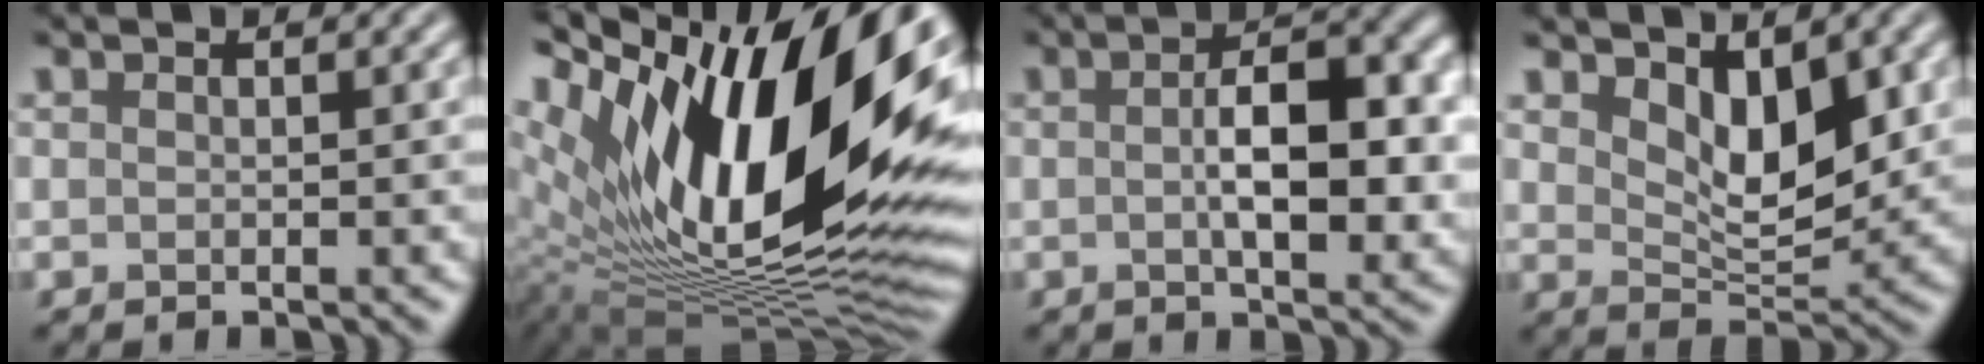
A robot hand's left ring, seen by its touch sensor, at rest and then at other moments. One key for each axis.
{"total": 19.6, "fx": 6.1, "fy": 9.0, "fz": 16.4, "tx": -0.278, "ty": 0.016, "tz": 0.097}
{"total": 7.2, "fx": -0.1, "fy": 3.0, "fz": 6.6, "tx": -0.101, "ty": -0.002, "tz": -0.002}
{"total": 4.8, "fx": 2.1, "fy": 2.4, "fz": 3.6, "tx": -0.060, "ty": -0.016, "tz": 0.034}